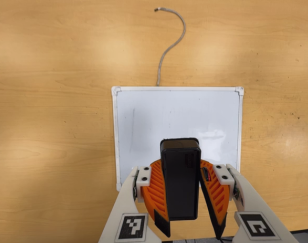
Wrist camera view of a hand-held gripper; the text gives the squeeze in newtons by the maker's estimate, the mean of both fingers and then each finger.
{"total": 9.7, "left": 9.6, "right": 9.8}